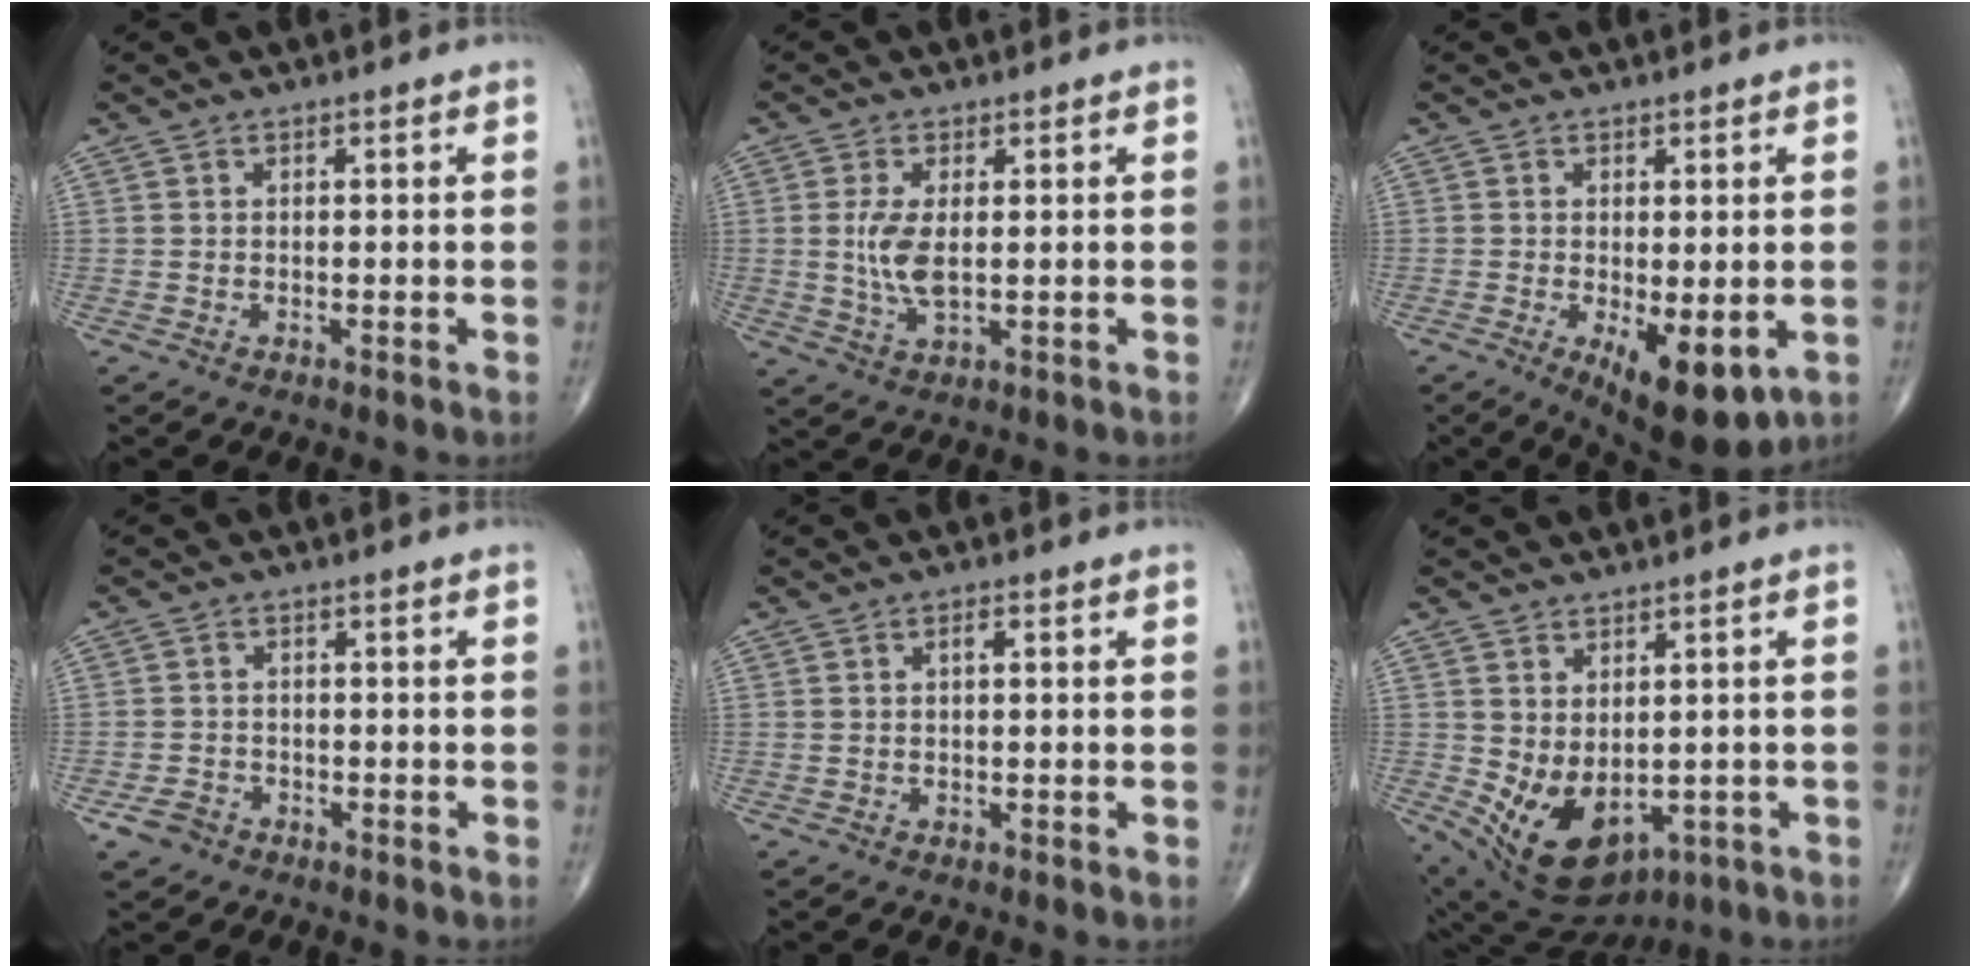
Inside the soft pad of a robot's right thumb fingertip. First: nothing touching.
{"total": 5.9, "force": [0.4, 2.4, 5.4], "torque": [-0.118, -0.011, 0.011]}
{"total": 10.2, "force": [-2.9, 4.2, 8.8], "torque": [-0.121, -0.020, -0.033]}
{"total": 3.2, "force": [-2.0, 2.3, 0.9], "torque": [-0.013, 0.013, -0.033]}
{"total": 1.3, "force": [0.3, 0.4, 1.2], "torque": [-0.021, 0.003, 0.003]}
{"total": 12.2, "force": [-2.1, 8.0, 9.0], "torque": [-0.143, -0.005, -0.001]}